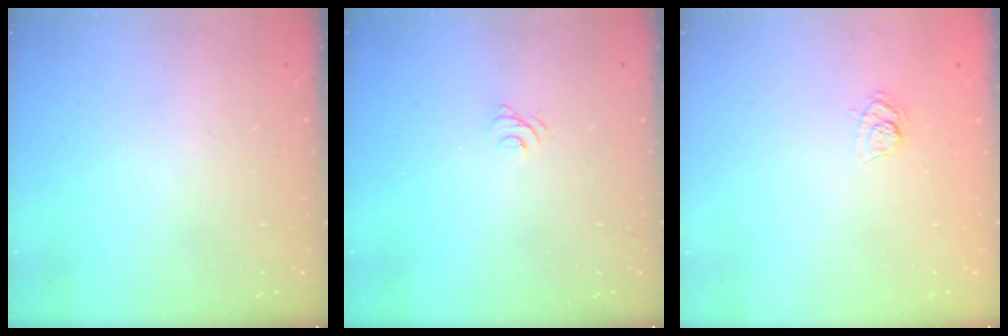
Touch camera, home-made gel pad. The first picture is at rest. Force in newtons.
{"total": 6.4, "press": 6.4, "slide": 0.6}
{"total": 6.2, "press": 6.0, "slide": 1.6}